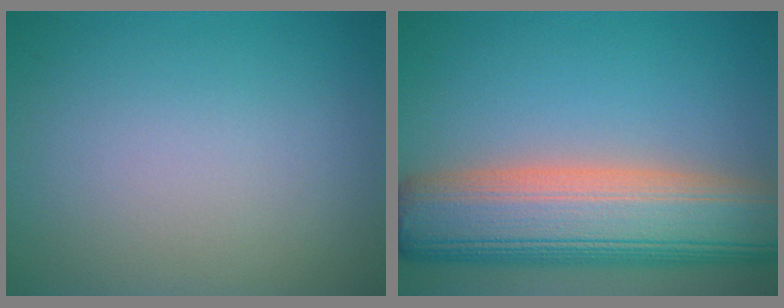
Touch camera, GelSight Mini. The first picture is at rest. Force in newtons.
{"total": 12.4, "press": 12.4, "slide": 0.8}